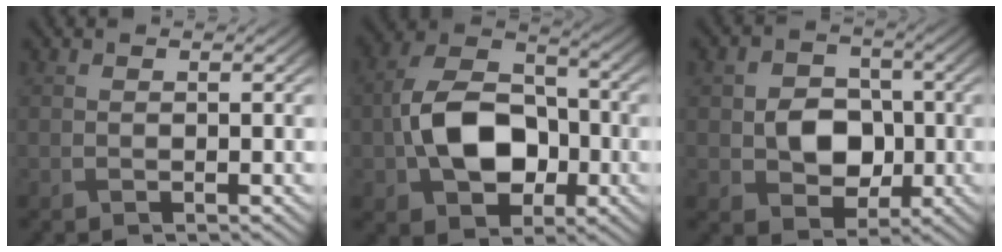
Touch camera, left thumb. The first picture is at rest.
{"total": 11.2, "force": [-2.2, 7.7, 7.9], "torque": [-0.162, 0.006, -0.046]}
{"total": 6.5, "force": [-0.8, 5.2, 3.9], "torque": [-0.075, -0.001, -0.026]}